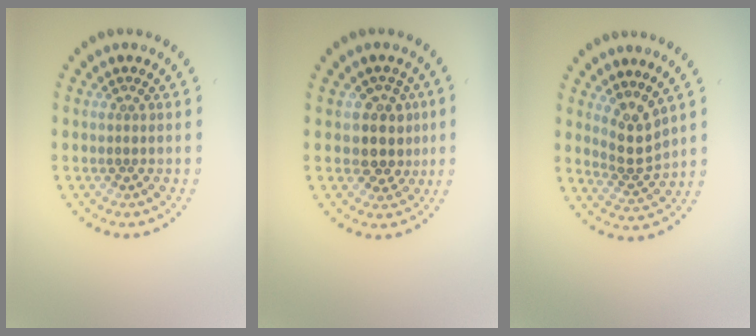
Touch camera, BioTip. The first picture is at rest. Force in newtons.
{"total": 3.2, "press": 2.7, "slide": 1.6}
{"total": 2.9, "press": 2.3, "slide": 1.7}